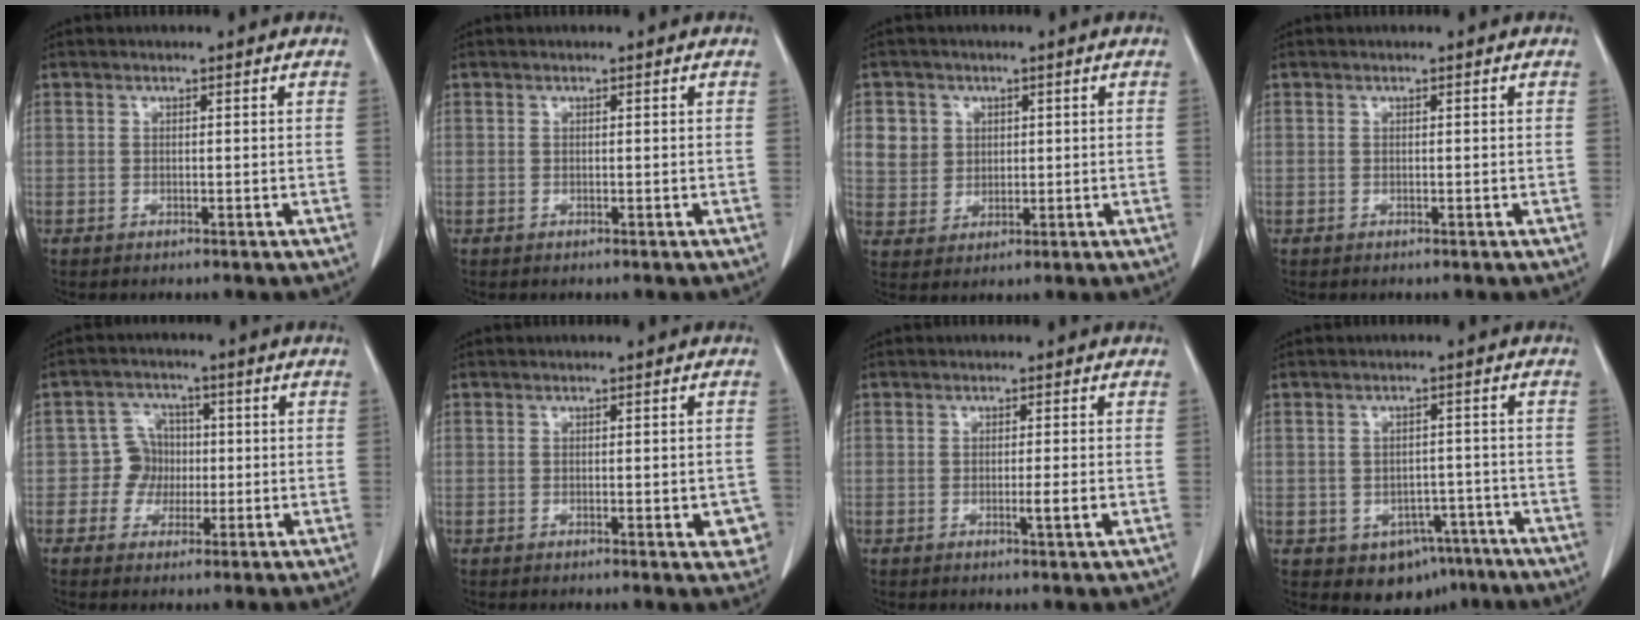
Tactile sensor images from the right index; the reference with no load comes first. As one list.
[{"total": 0.0}, {"total": 5.4, "force": [1.8, 5.0, 0.8], "torque": [-0.015, 0.009, 0.043]}, {"total": 0.0}, {"total": 4.7, "force": [-0.5, 4.6, 1.0], "torque": [-0.013, 0.016, -0.007]}, {"total": 4.0, "force": [-1.2, 1.4, 3.6], "torque": [-0.024, -0.001, -0.012]}, {"total": 2.2, "force": [-0.6, -0.2, 2.1], "torque": [-0.032, -0.005, -0.008]}, {"total": 6.9, "force": [-3.8, 5.1, 2.7], "torque": [-0.021, 0.012, -0.042]}]